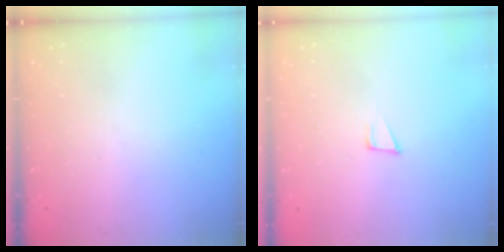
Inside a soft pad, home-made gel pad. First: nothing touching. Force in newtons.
{"total": 6.1, "press": 5.4, "slide": 2.8}